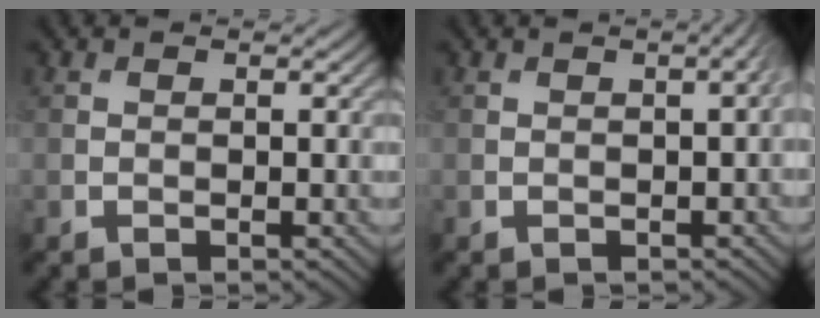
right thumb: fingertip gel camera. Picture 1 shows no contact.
{"total": 1.9, "force": [0.1, 0.4, 1.9], "torque": [-0.021, 0.009, 0.004]}